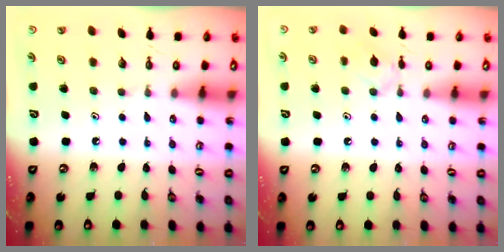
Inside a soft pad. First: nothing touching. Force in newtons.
{"total": 5.6, "press": 5.6, "slide": 0.9}